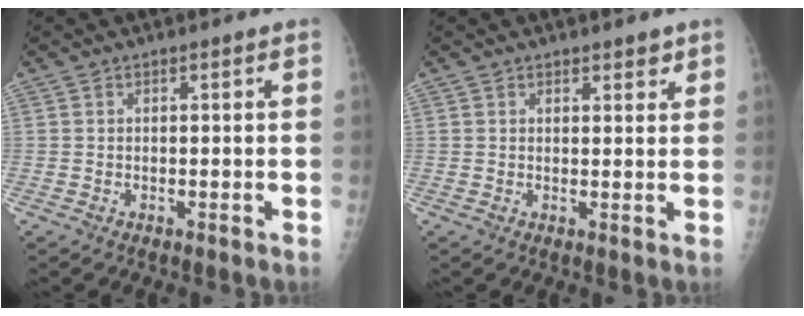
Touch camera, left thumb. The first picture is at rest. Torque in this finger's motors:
{"motor_torque": [0.01, 0.06, -0.07, 0.19, 0.06]}